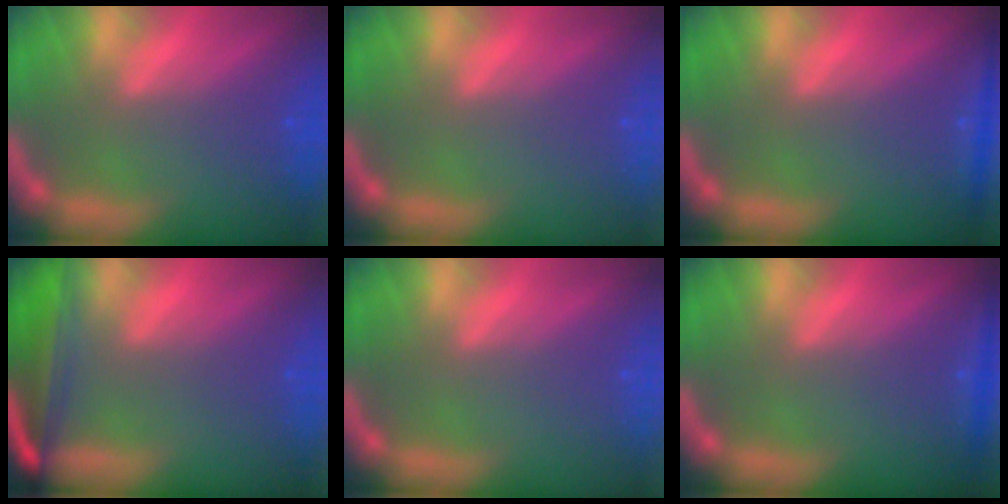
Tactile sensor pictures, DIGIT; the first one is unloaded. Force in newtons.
{"total": 0.0}
{"total": 1.9}
{"total": 7.6}
{"total": 0.0}
{"total": 1.4}